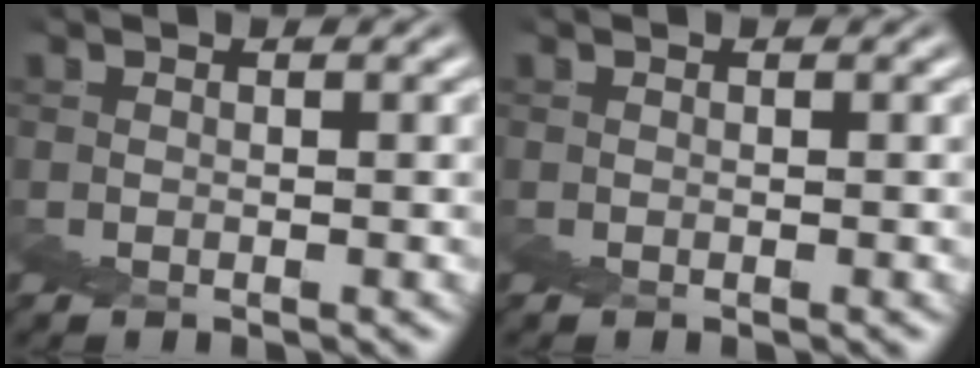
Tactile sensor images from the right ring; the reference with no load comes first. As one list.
[{"total": 0.0}]